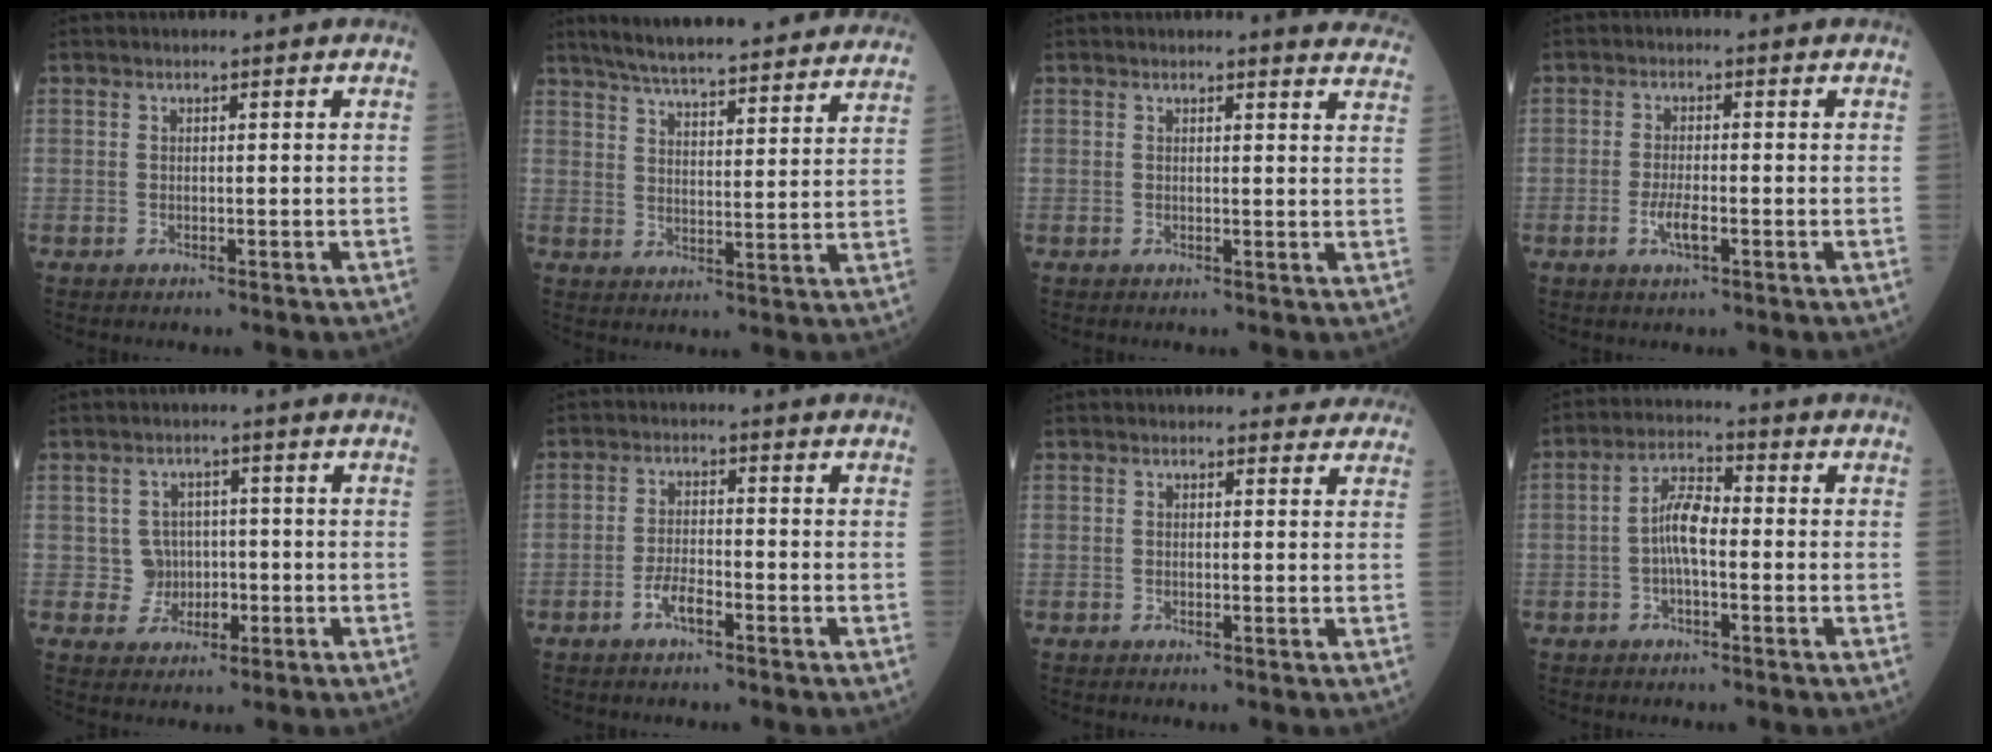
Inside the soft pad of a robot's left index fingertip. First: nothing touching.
{"total": 27.1, "force": [24.6, 3.1, 10.9], "torque": [-0.165, -0.014, 0.315]}
{"total": 7.8, "force": [7.6, 0.6, 1.2], "torque": [0.013, -0.037, 0.048]}
{"total": 3.1, "force": [-1.2, 0.7, 2.7], "torque": [-0.057, -0.002, -0.022]}
{"total": 3.8, "force": [-0.5, 3.7, 0.6], "torque": [-0.002, 0.010, -0.003]}
{"total": 3.3, "force": [-2.0, 0.9, 2.4], "torque": [-0.046, 0.002, -0.040]}
{"total": 3.0, "force": [2.8, 1.1, 0.1], "torque": [0.008, -0.003, 0.014]}
{"total": 5.9, "force": [-0.8, 1.9, 5.5], "torque": [-0.112, 0.015, -0.021]}